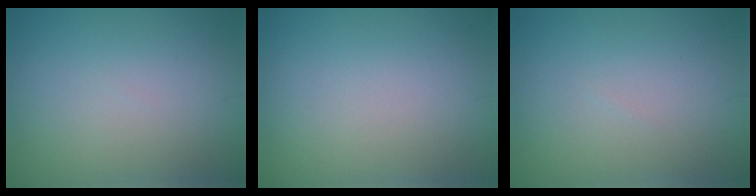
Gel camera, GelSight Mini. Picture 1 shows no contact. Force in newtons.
{"total": 0.0}
{"total": 0.0}